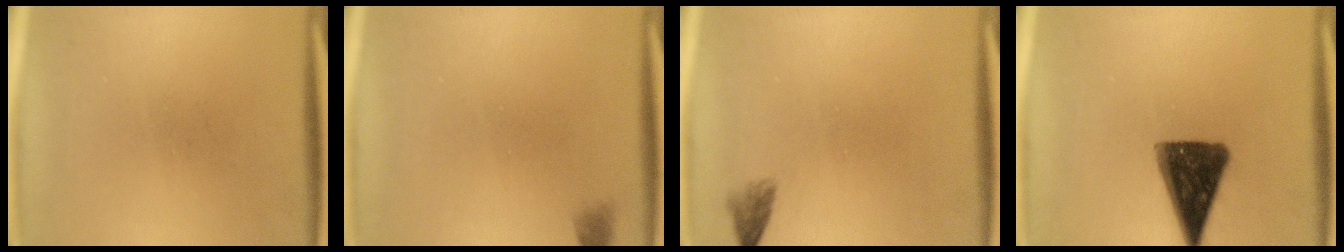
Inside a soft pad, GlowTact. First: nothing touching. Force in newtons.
{"total": 1.1}
{"total": 1.5}
{"total": 13.0}